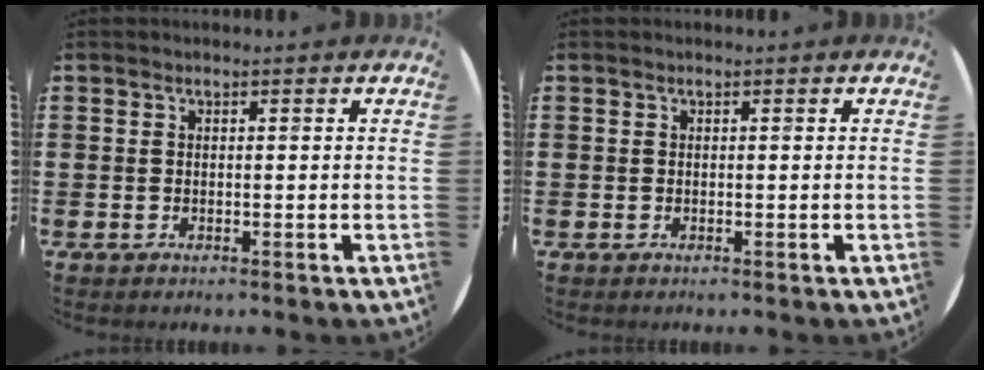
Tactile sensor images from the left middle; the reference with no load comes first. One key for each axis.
{"total": 0.0}